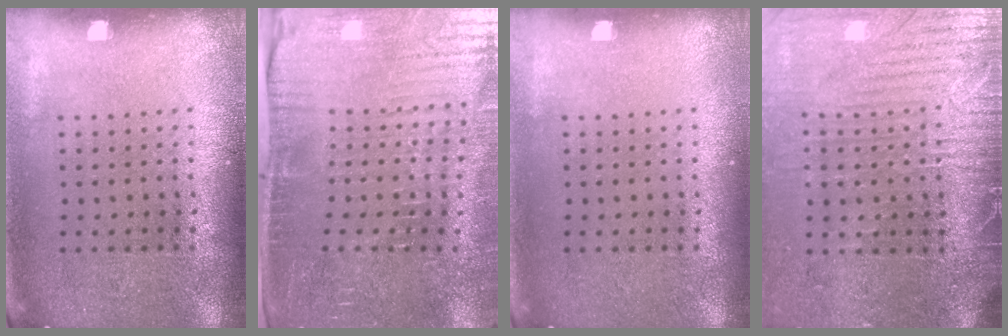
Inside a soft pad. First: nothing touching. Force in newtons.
{"total": 4.7, "press": 4.5, "slide": 1.5}
{"total": 0.0}
{"total": 3.5, "press": 3.3, "slide": 1.3}